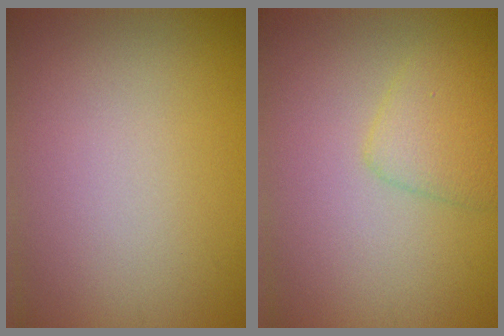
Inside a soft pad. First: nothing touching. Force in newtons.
{"total": 2.5, "press": 2.4, "slide": 0.2}